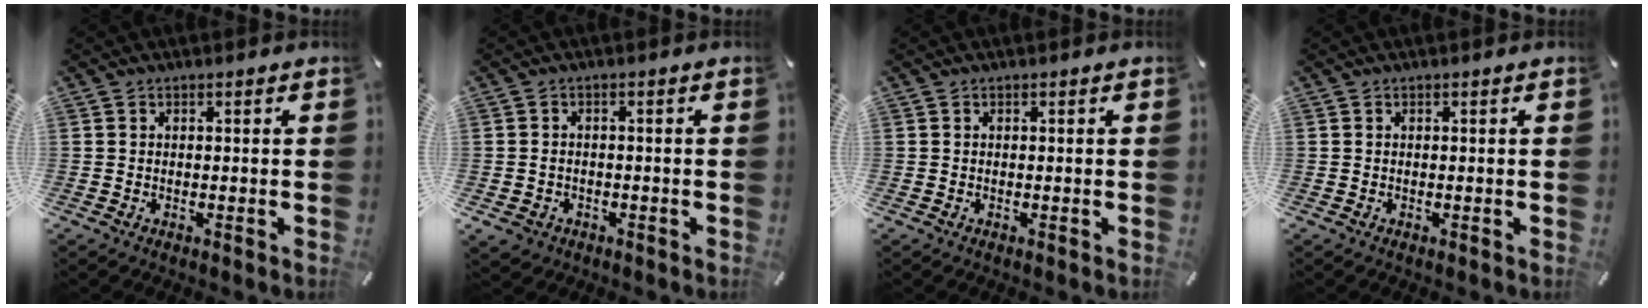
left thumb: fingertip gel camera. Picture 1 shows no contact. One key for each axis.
{"total": 2.6, "fx": -1.0, "fy": 2.3, "fz": 0.8, "tx": -0.016, "ty": 0.005, "tz": -0.022}
{"total": 0.0}
{"total": 0.0}